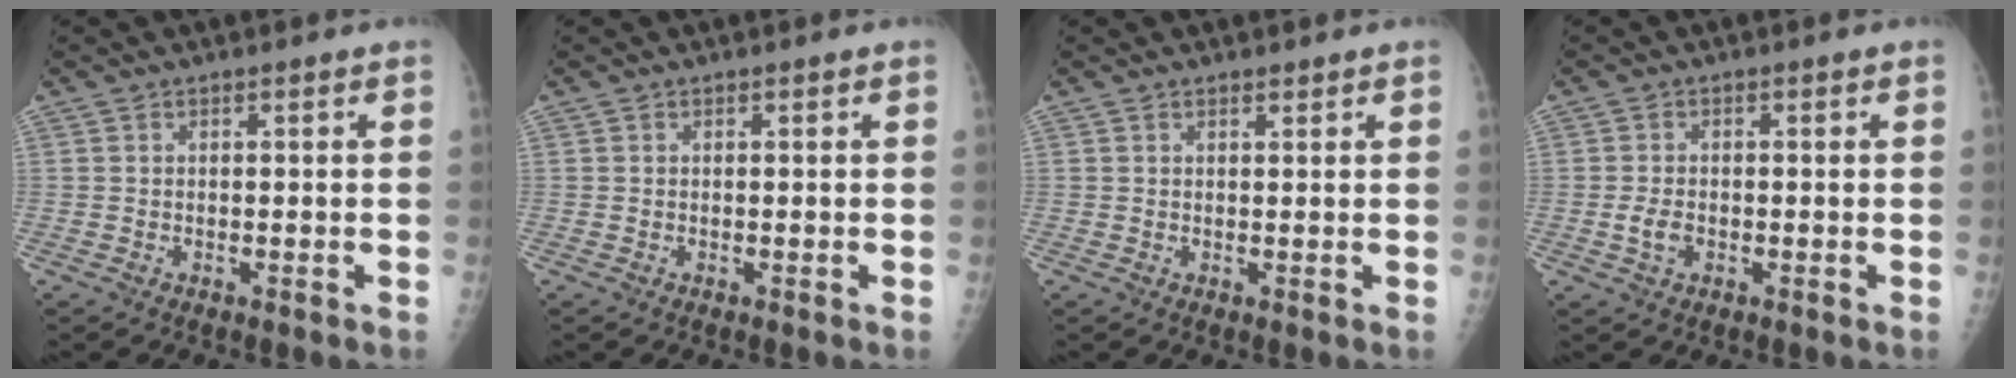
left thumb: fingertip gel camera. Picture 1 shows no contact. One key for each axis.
{"total": 0.0}
{"total": 0.8, "fx": 0.7, "fy": 0.2, "fz": 0.2, "tx": -0.003, "ty": -0.006, "tz": 0.012}
{"total": 2.8, "fx": -0.7, "fy": 1.9, "fz": 1.9, "tx": -0.031, "ty": 0.002, "tz": -0.013}